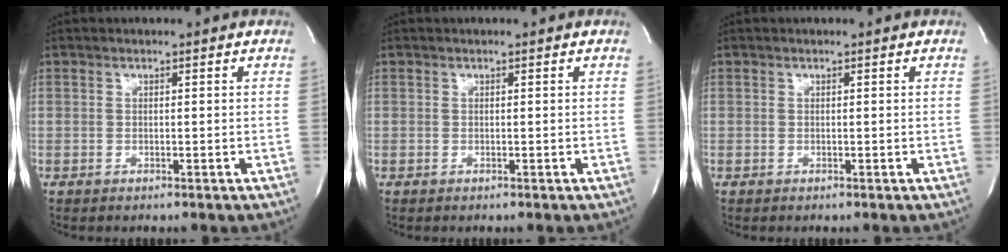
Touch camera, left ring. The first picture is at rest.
{"total": 0.0}
{"total": 0.0}